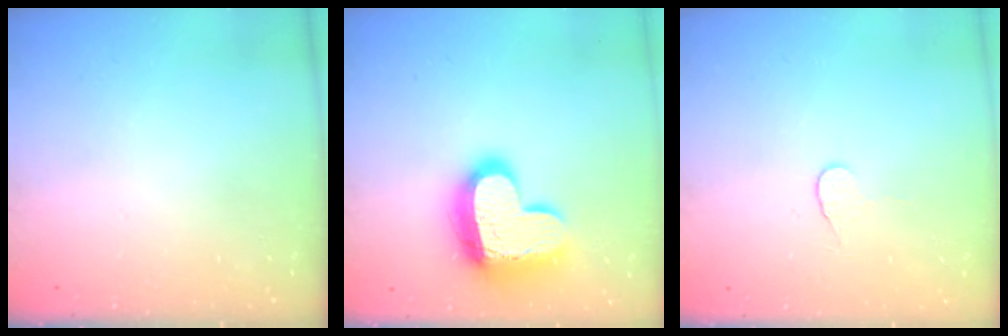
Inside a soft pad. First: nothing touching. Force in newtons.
{"total": 17.1, "press": 17.0, "slide": 1.6}
{"total": 3.9, "press": 3.9, "slide": 0.4}